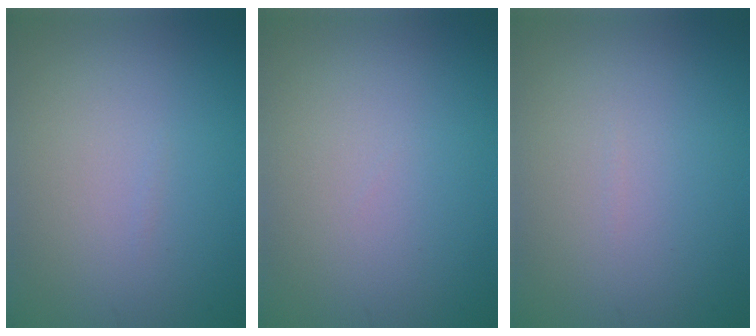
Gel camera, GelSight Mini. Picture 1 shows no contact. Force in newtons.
{"total": 0.0}
{"total": 0.0}